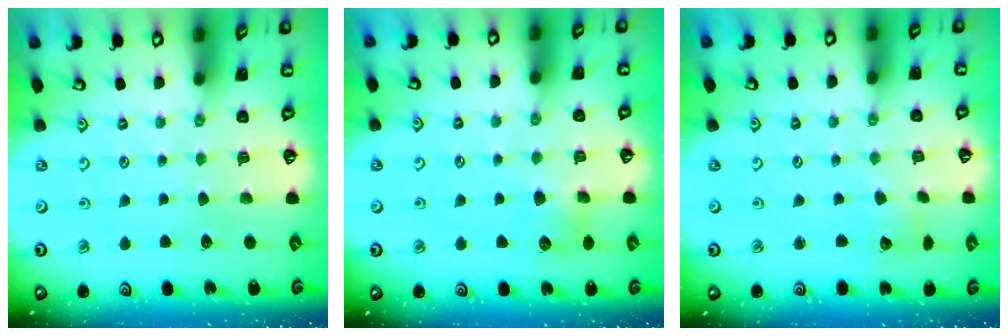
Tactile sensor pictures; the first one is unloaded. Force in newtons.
{"total": 6.1, "press": 6.1, "slide": 0.7}
{"total": 2.6, "press": 2.6, "slide": 0.4}